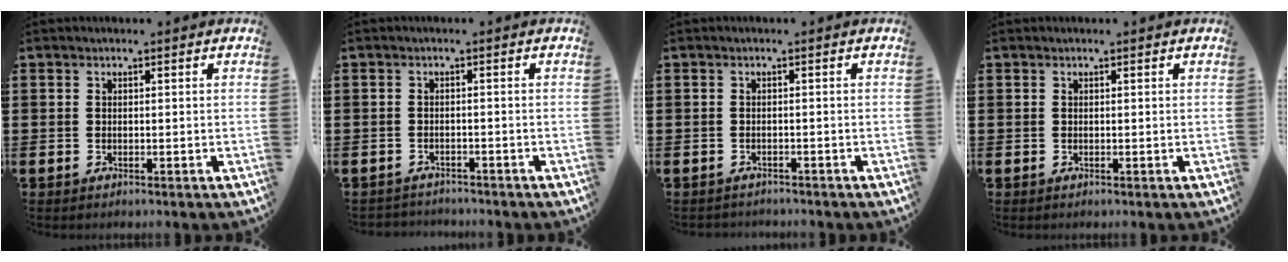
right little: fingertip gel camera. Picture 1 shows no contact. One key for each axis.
{"total": 1.3, "fx": -1.3, "fy": 0.1, "fz": -0.2, "tx": -0.002, "ty": 0.003, "tz": -0.028}
{"total": 0.8, "fx": -0.8, "fy": 0.1, "fz": -0.1, "tx": 0.000, "ty": 0.001, "tz": -0.017}
{"total": 0.0}